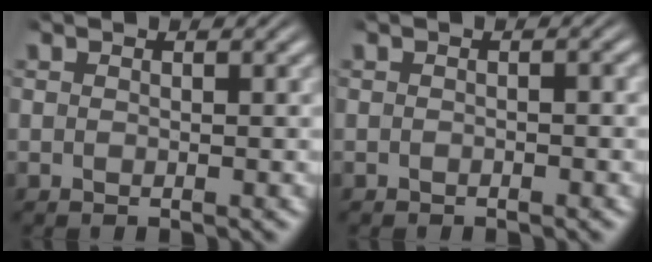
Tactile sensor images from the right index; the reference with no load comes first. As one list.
[{"total": 0.5, "force": [-0.5, -0.2, 0.2], "torque": [-0.006, -0.004, -0.007]}]